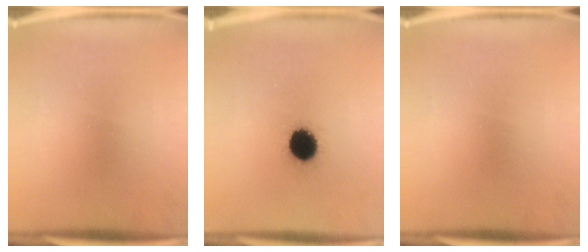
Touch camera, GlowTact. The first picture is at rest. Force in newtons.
{"total": 10.5}
{"total": 0.0}